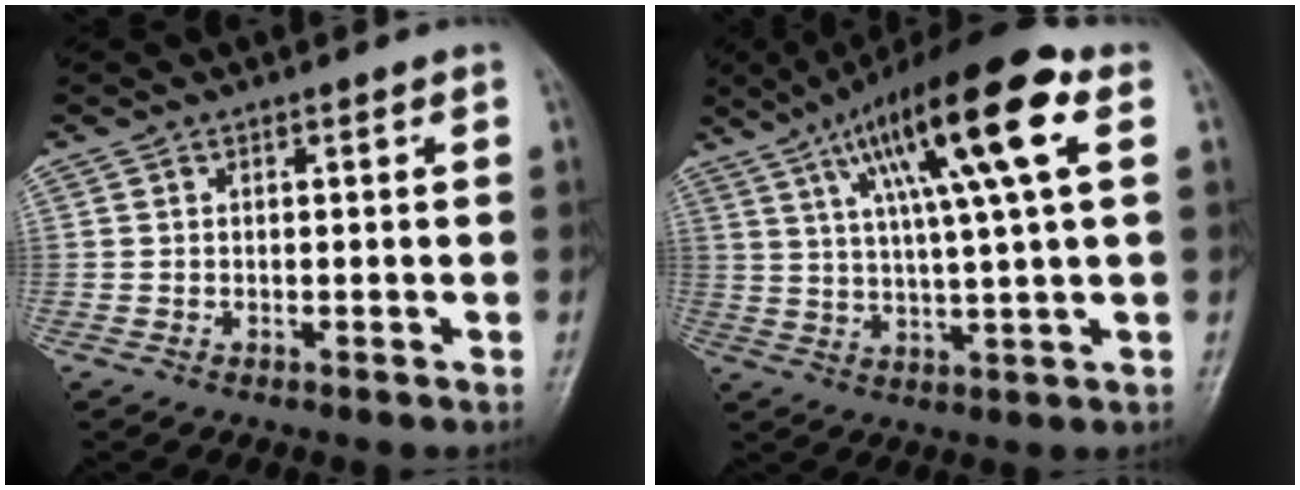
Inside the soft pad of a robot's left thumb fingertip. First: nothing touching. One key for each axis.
{"total": 18.9, "fx": 7.2, "fy": 3.0, "fz": 17.2, "tx": -0.284, "ty": 0.007, "tz": 0.114}